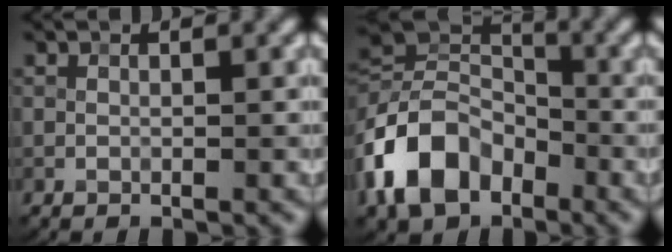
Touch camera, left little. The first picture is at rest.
{"total": 9.8, "force": [-4.3, 6.7, 5.7], "torque": [-0.114, 0.008, -0.098]}